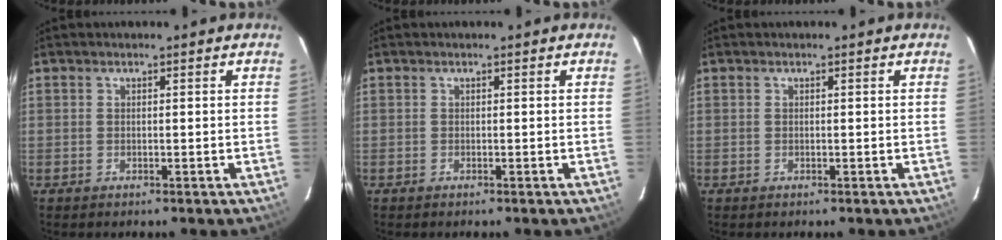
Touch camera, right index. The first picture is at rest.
{"total": 0.0}
{"total": 0.0}